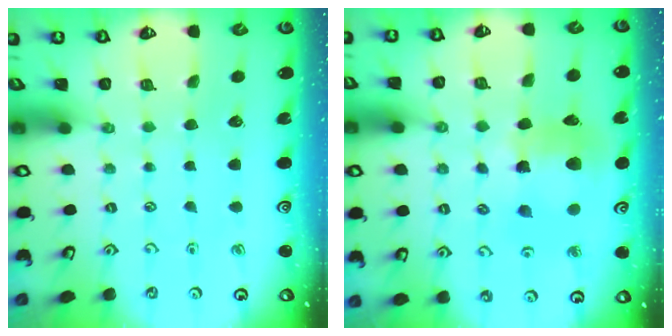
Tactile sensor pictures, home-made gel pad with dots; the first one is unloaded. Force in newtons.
{"total": 11.0, "press": 10.9, "slide": 1.4}